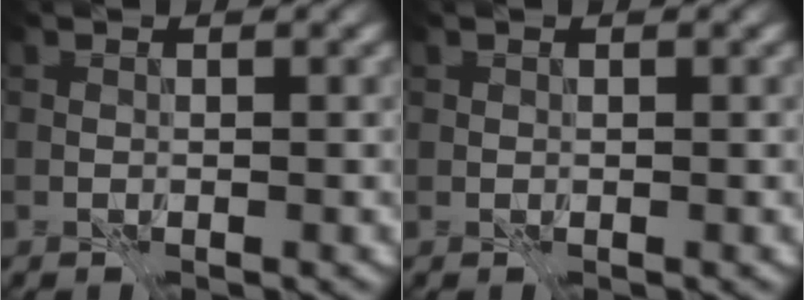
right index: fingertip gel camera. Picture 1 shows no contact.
{"total": 0.0}